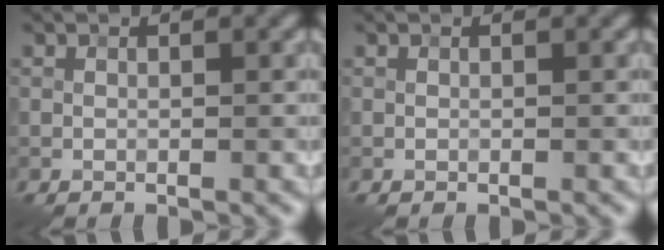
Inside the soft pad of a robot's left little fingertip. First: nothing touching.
{"total": 0.0}